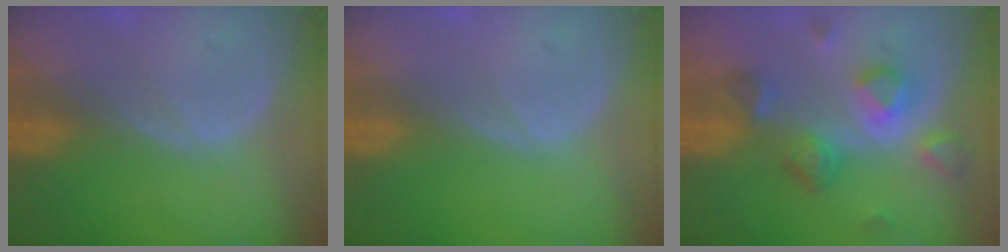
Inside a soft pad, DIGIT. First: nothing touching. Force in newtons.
{"total": 0.0}
{"total": 7.8, "press": 7.0, "slide": 3.5}